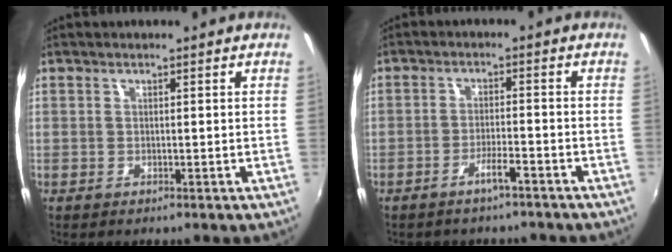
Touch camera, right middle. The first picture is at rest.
{"total": 3.2, "force": [-2.7, 0.4, 1.8], "torque": [-0.047, 0.004, -0.042]}